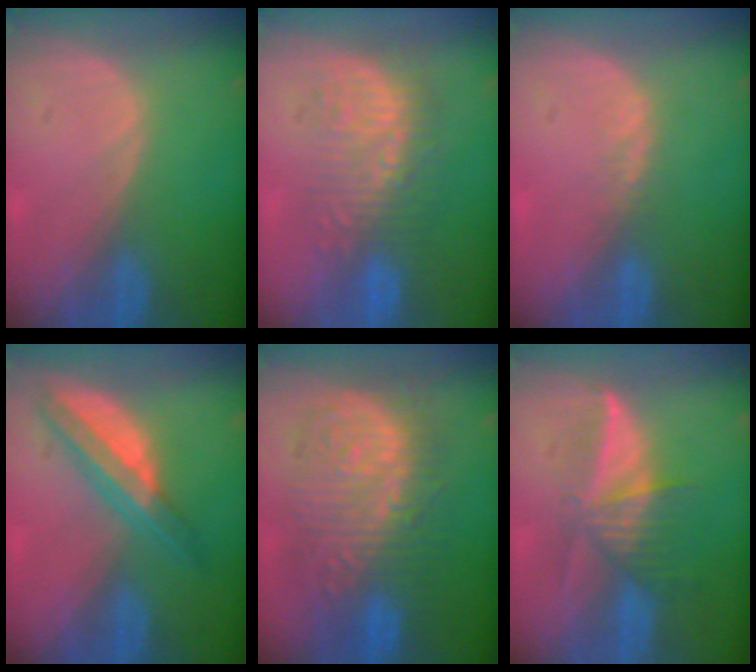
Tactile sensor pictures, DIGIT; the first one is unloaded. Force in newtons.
{"total": 8.9, "press": 8.7, "slide": 1.9}
{"total": 1.3, "press": 1.1, "slide": 0.7}
{"total": 6.6, "press": 5.8, "slide": 3.2}
{"total": 13.0, "press": 12.9, "slide": 1.5}
{"total": 6.0, "press": 5.8, "slide": 1.6}